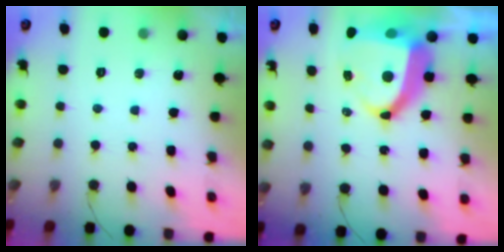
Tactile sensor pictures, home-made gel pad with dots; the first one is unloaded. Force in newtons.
{"total": 15.2, "press": 15.0, "slide": 2.2}